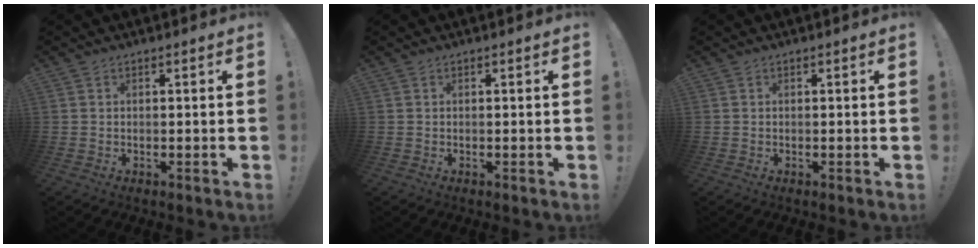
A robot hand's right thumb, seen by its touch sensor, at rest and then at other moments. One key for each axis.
{"total": 0.0}
{"total": 0.0}